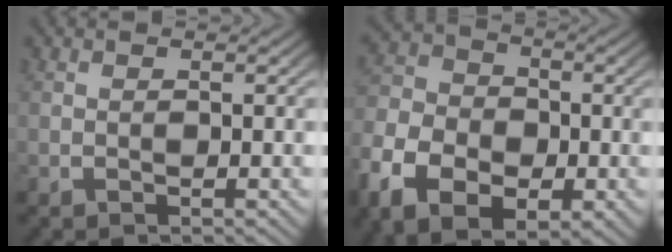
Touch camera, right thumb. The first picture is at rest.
{"total": 9.7, "force": [-2.2, 7.3, 6.1], "torque": [-0.127, -0.027, -0.027]}